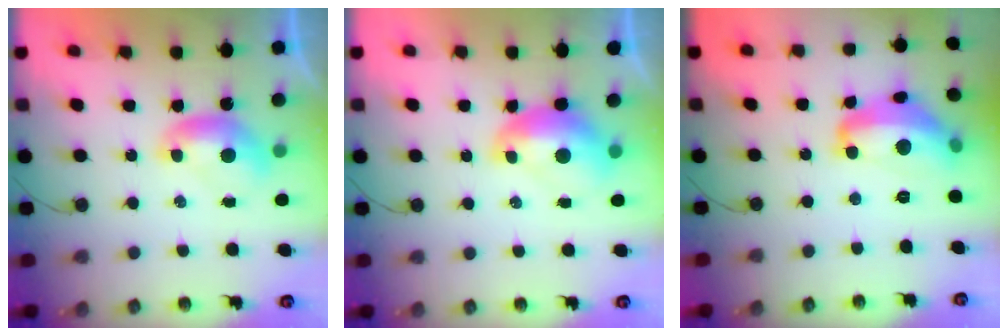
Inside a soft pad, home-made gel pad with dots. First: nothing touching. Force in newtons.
{"total": 2.6, "press": 2.5, "slide": 0.7}
{"total": 12.2, "press": 12.1, "slide": 0.6}